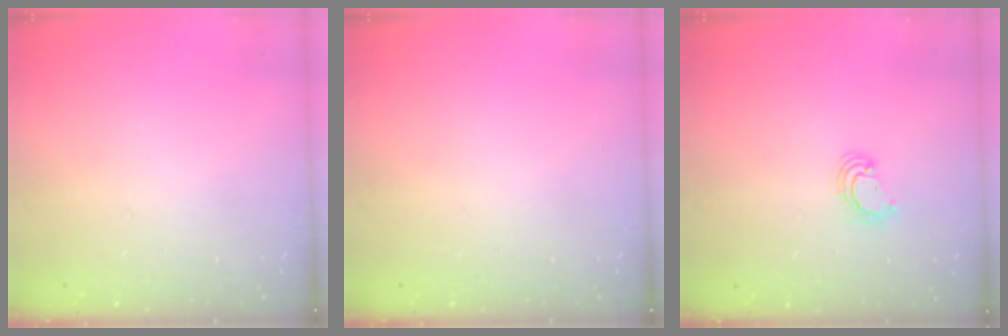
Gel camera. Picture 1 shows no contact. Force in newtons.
{"total": 0.0}
{"total": 2.8, "press": 2.8, "slide": 0.3}